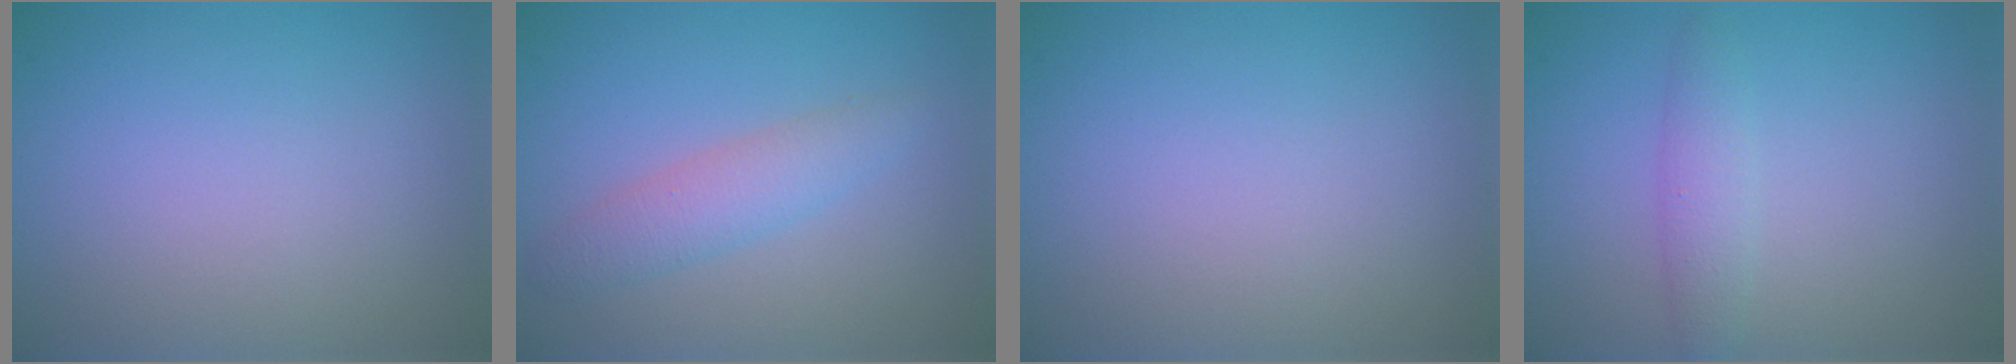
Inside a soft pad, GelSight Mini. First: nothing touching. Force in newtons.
{"total": 2.6, "press": 2.6, "slide": 0.1}
{"total": 0.0}
{"total": 2.0, "press": 2.0, "slide": 0.1}